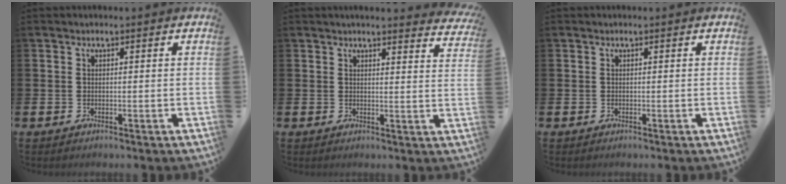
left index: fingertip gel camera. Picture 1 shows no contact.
{"total": 3.3, "force": [3.2, -0.2, 0.1], "torque": [0.003, -0.022, 0.056]}
{"total": 0.0}